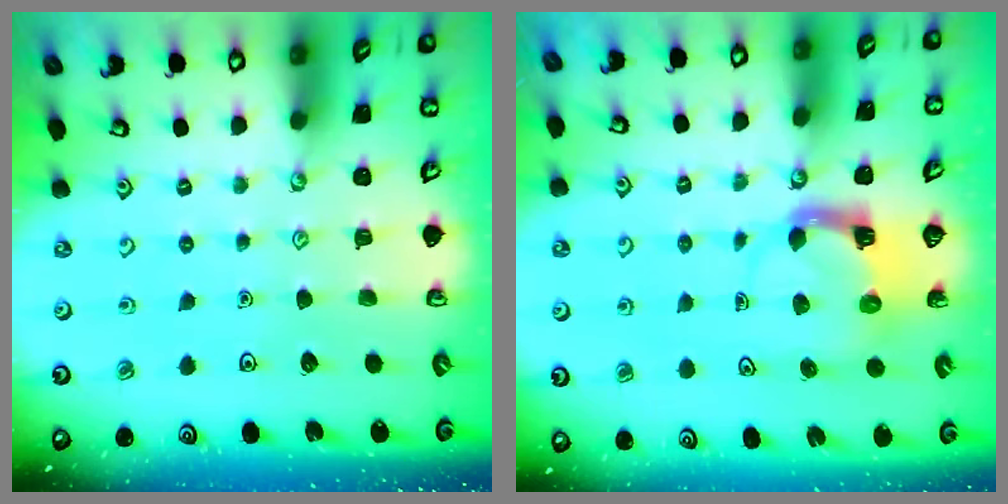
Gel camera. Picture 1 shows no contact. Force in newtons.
{"total": 4.7, "press": 4.7, "slide": 0.2}